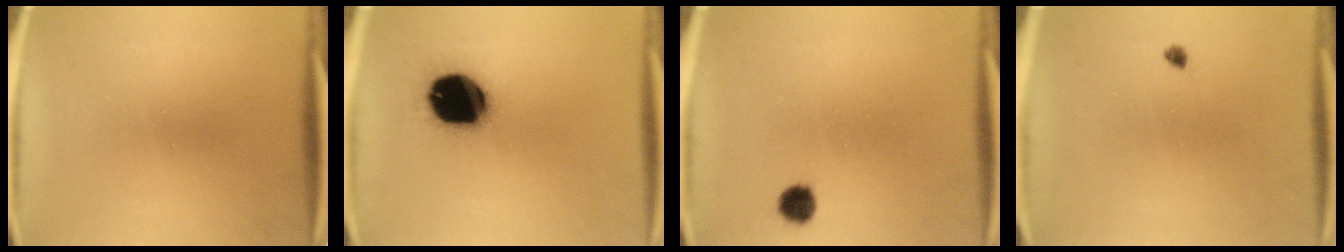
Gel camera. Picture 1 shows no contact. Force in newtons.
{"total": 20.2}
{"total": 3.3}
{"total": 0.9}